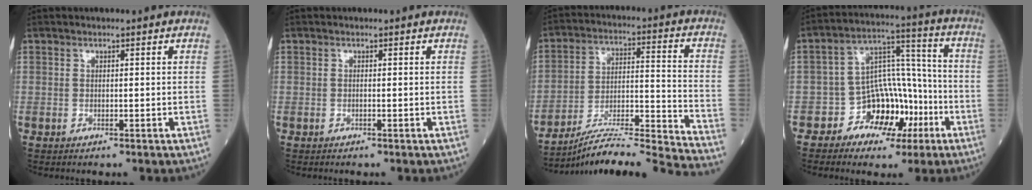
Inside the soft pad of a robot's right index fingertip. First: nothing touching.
{"total": 0.0}
{"total": 21.6, "force": [-20.1, -2.2, 7.5], "torque": [-0.094, -0.002, -0.308]}
{"total": 10.0, "force": [-4.7, 7.1, 5.4], "torque": [-0.085, 0.034, -0.074]}